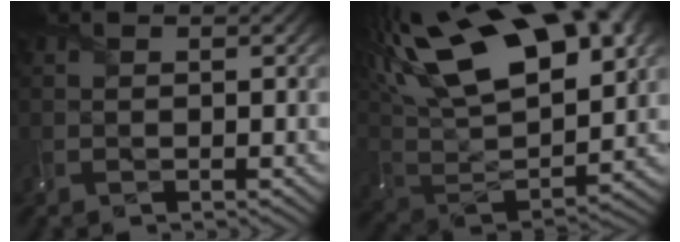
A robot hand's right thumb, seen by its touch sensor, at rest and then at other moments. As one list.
[{"total": 22.1, "force": [11.5, 10.6, 15.7], "torque": [-0.313, 0.053, 0.195]}]